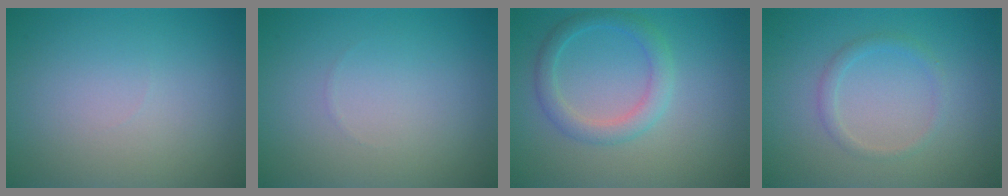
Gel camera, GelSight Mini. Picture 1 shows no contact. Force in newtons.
{"total": 0.0}
{"total": 2.7, "press": 2.7, "slide": 0.1}
{"total": 1.4, "press": 1.4, "slide": 0.1}